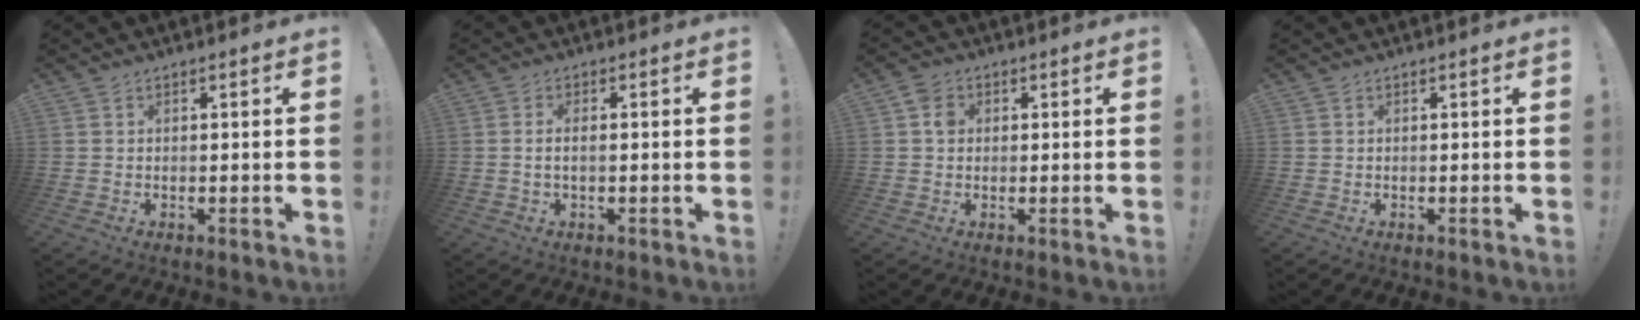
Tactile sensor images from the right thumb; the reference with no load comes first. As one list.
[{"total": 2.4, "force": [-0.1, 1.0, 2.2], "torque": [-0.041, 0.005, -0.002]}, {"total": 3.7, "force": [0.6, 3.1, 1.9], "torque": [-0.026, 0.006, 0.009]}, {"total": 0.0}]